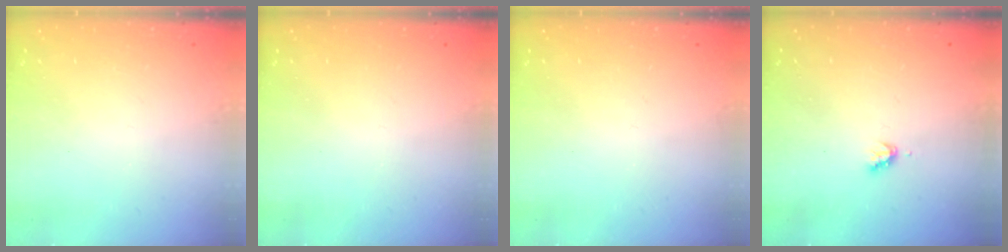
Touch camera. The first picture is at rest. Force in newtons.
{"total": 0.0}
{"total": 0.0}
{"total": 3.2, "press": 3.2, "slide": 0.4}